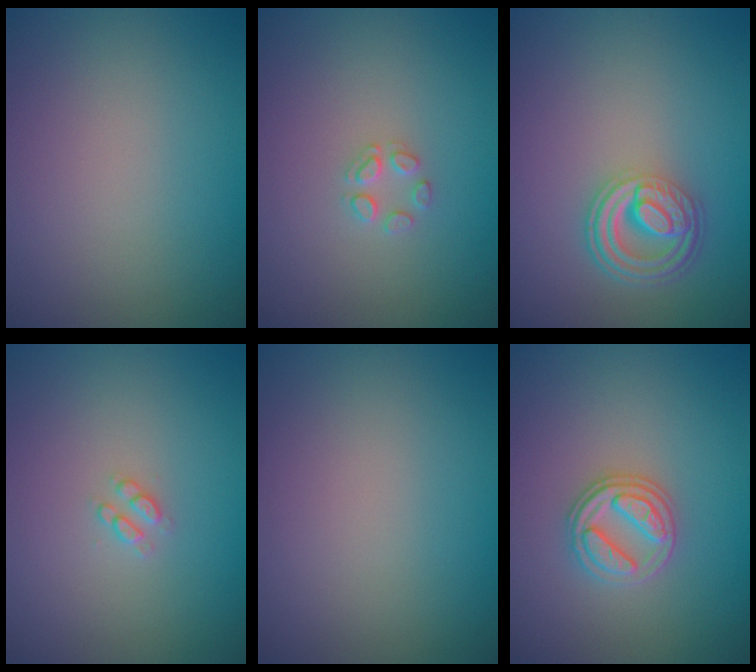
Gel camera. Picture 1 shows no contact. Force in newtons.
{"total": 1.5, "press": 1.5, "slide": 0.1}
{"total": 4.7, "press": 3.5, "slide": 3.1}
{"total": 1.2, "press": 1.1, "slide": 0.3}
{"total": 0.0}
{"total": 2.8, "press": 2.7, "slide": 0.8}